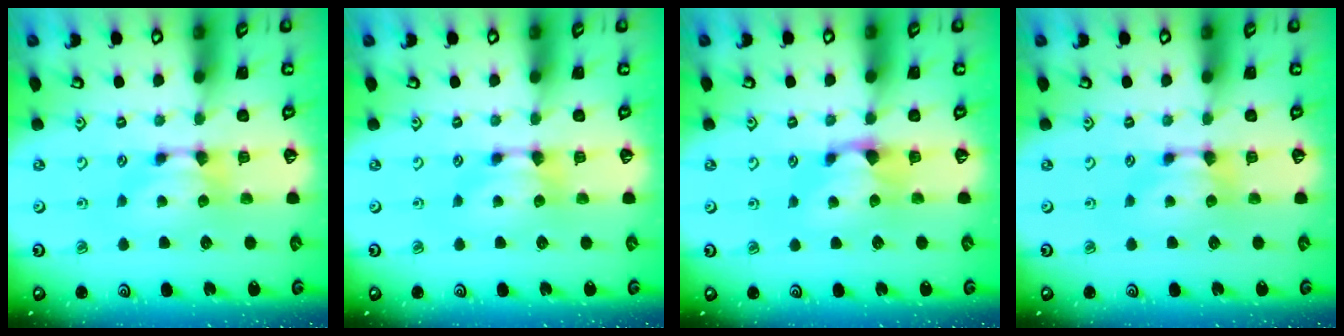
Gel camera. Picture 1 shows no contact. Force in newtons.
{"total": 0.0}
{"total": 1.0, "press": 0.3, "slide": 0.9}
{"total": 0.0}